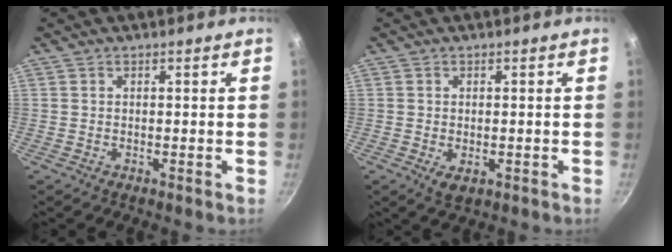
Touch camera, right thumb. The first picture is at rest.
{"total": 3.0, "force": [-0.7, 1.9, 2.2], "torque": [-0.035, -0.008, -0.006]}